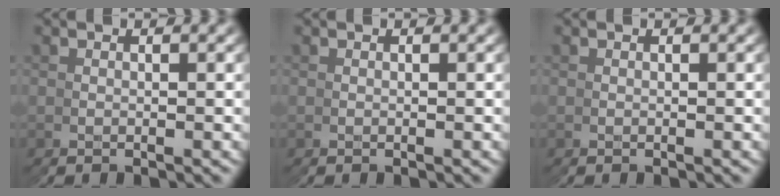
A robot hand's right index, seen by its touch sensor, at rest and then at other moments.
{"total": 0.0}
{"total": 0.0}